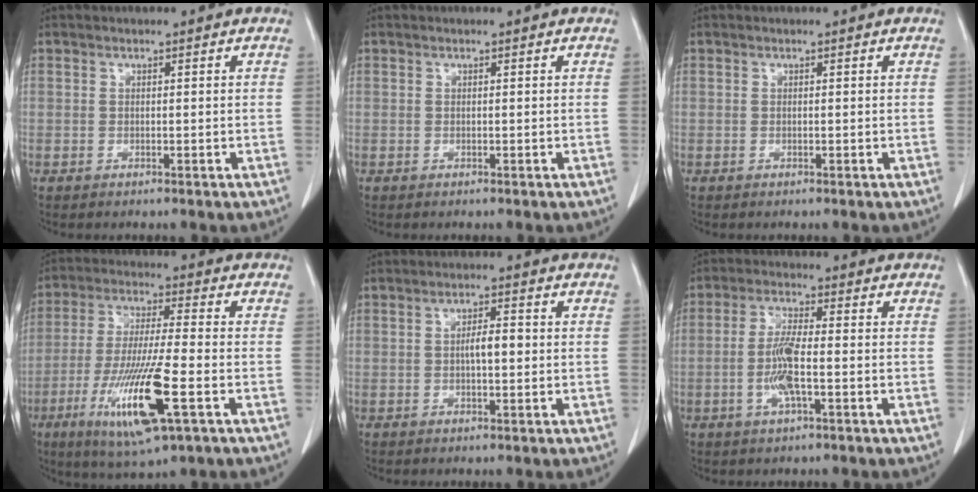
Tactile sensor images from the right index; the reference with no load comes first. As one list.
[{"total": 0.0}, {"total": 0.0}, {"total": 15.1, "force": [-5.5, 1.3, 14.1], "torque": [-0.276, -0.029, -0.093]}, {"total": 3.3, "force": [-0.1, 0.9, 3.1], "torque": [-0.055, 0.005, -0.002]}, {"total": 6.1, "force": [-1.4, 1.0, 5.8], "torque": [-0.121, 0.000, -0.027]}]